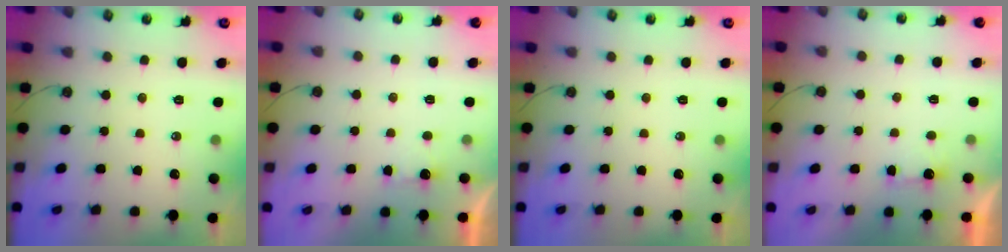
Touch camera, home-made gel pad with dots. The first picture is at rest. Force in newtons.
{"total": 1.3, "press": 1.0, "slide": 0.8}
{"total": 0.0}
{"total": 1.7, "press": 1.5, "slide": 0.8}